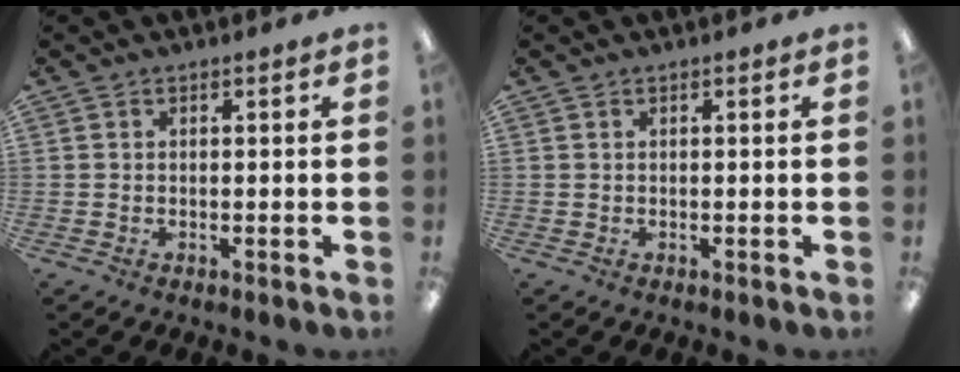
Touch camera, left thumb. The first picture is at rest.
{"total": 0.0}